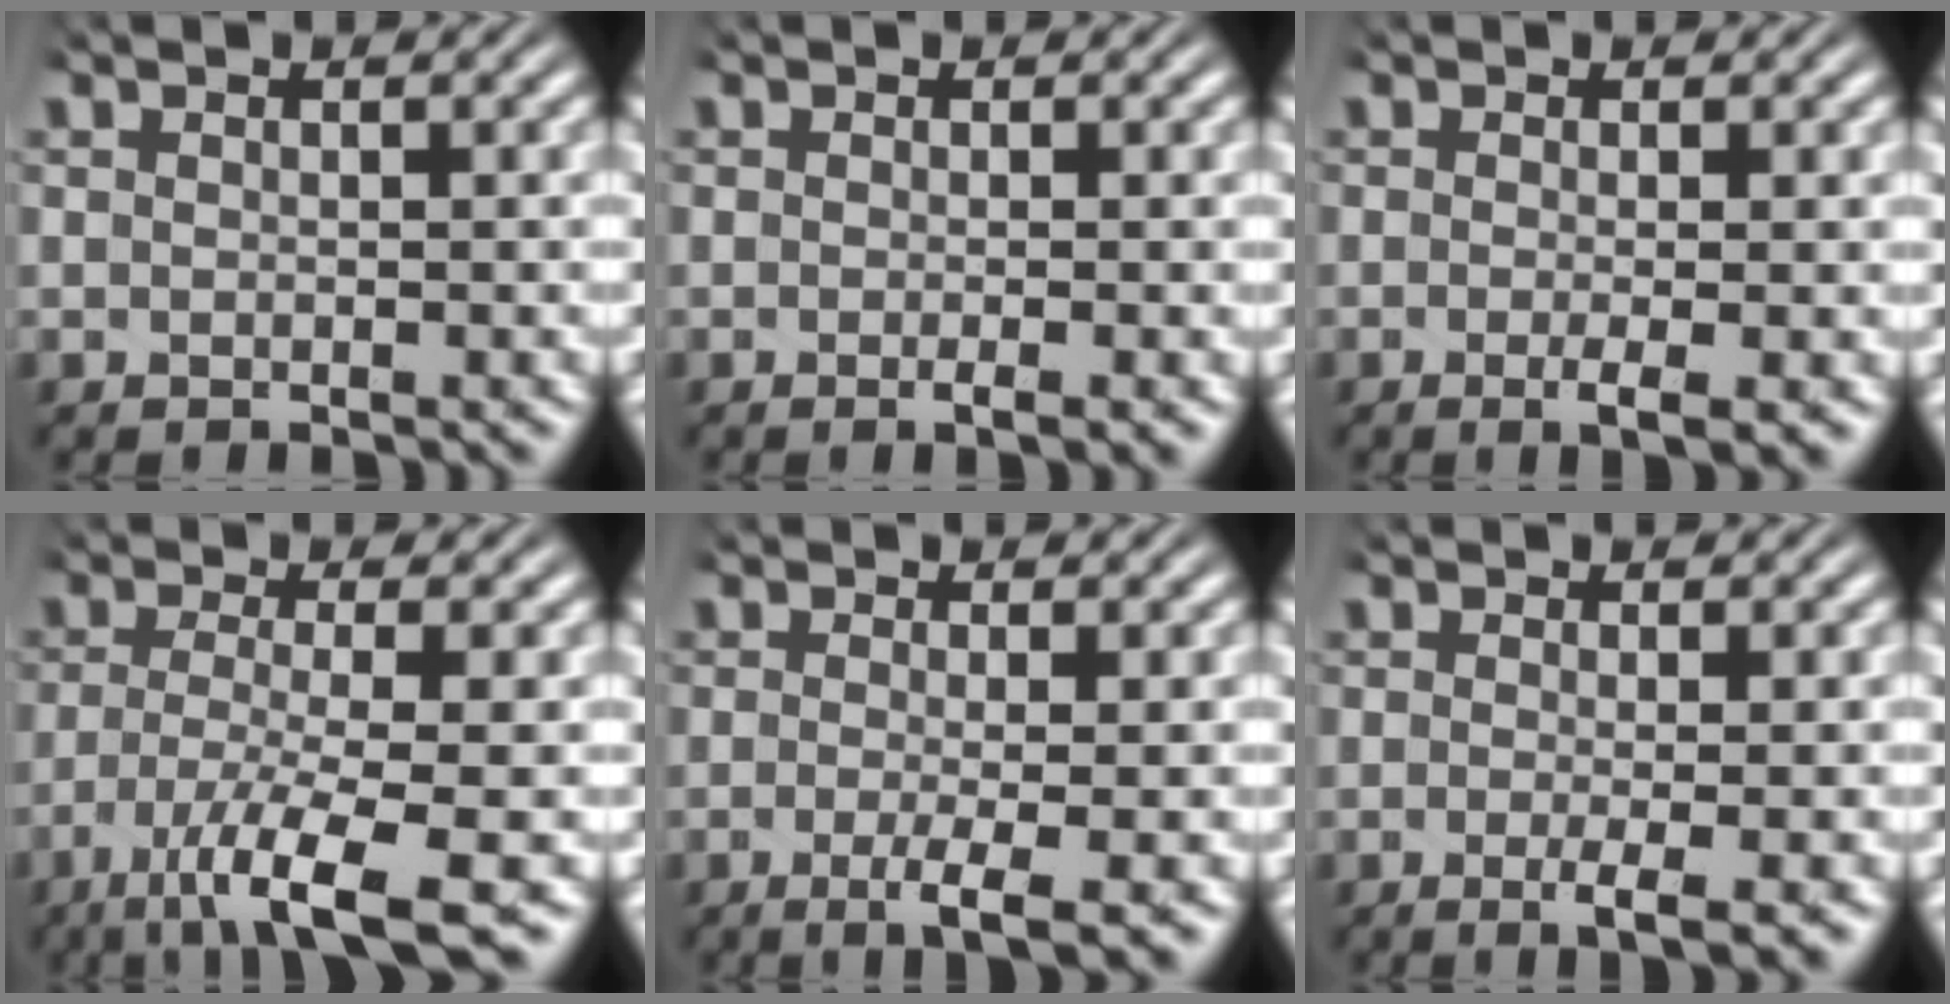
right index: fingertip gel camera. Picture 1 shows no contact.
{"total": 1.1, "force": [-0.6, 0.1, 0.9], "torque": [-0.013, 0.003, -0.012]}
{"total": 2.4, "force": [-1.1, 0.2, 2.2], "torque": [-0.034, -0.009, -0.015]}
{"total": 8.6, "force": [-5.8, 1.8, 6.1], "torque": [-0.105, -0.044, -0.071]}
{"total": 4.1, "force": [-2.2, 0.6, 3.4], "torque": [-0.061, -0.022, -0.028]}
{"total": 3.0, "force": [-1.4, 0.3, 2.7], "torque": [-0.045, -0.014, -0.018]}